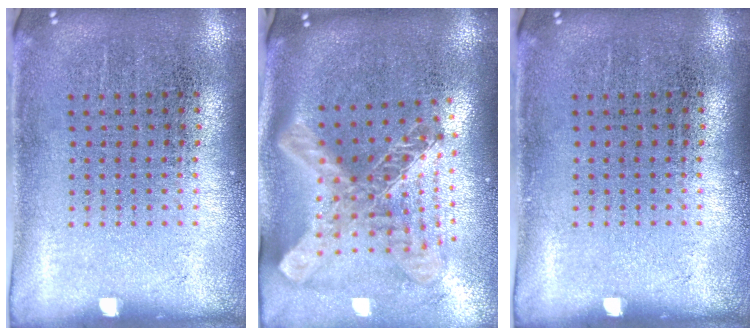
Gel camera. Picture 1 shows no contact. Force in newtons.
{"total": 2.8, "press": 1.9, "slide": 2.1}
{"total": 0.0}